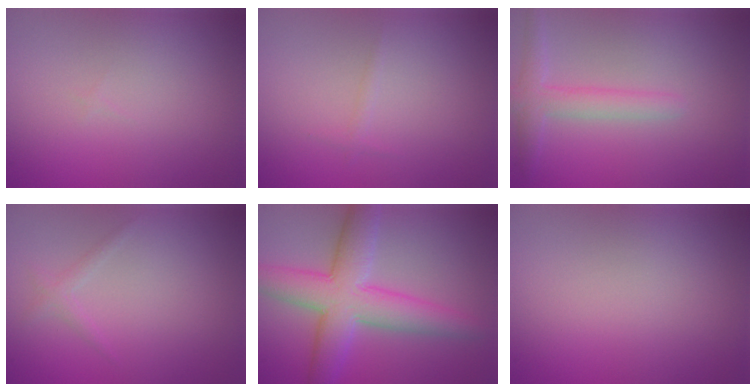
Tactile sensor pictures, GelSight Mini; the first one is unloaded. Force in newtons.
{"total": 0.5, "press": 0.5, "slide": 0.1}
{"total": 2.5, "press": 2.5, "slide": 0.1}
{"total": 0.9, "press": 0.9, "slide": 0.1}
{"total": 7.5, "press": 7.5, "slide": 0.2}
{"total": 0.0}